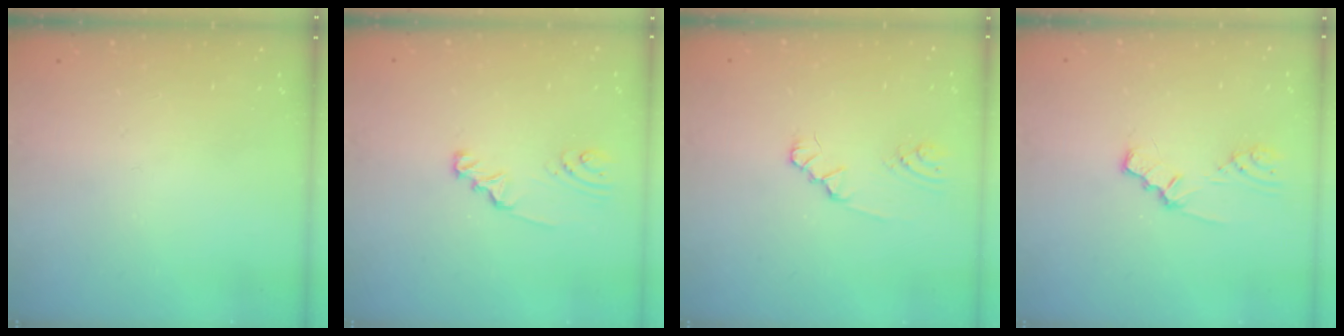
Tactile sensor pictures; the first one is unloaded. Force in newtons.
{"total": 2.3, "press": 2.3, "slide": 0.1}
{"total": 1.8, "press": 1.8, "slide": 0.2}
{"total": 1.5, "press": 1.5, "slide": 0.1}